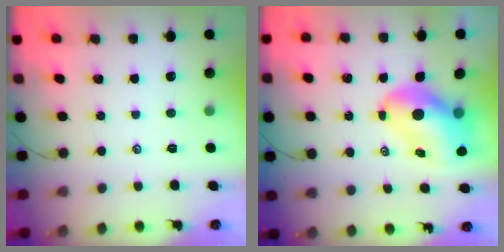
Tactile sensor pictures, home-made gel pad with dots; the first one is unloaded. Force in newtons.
{"total": 10.8, "press": 10.3, "slide": 3.1}